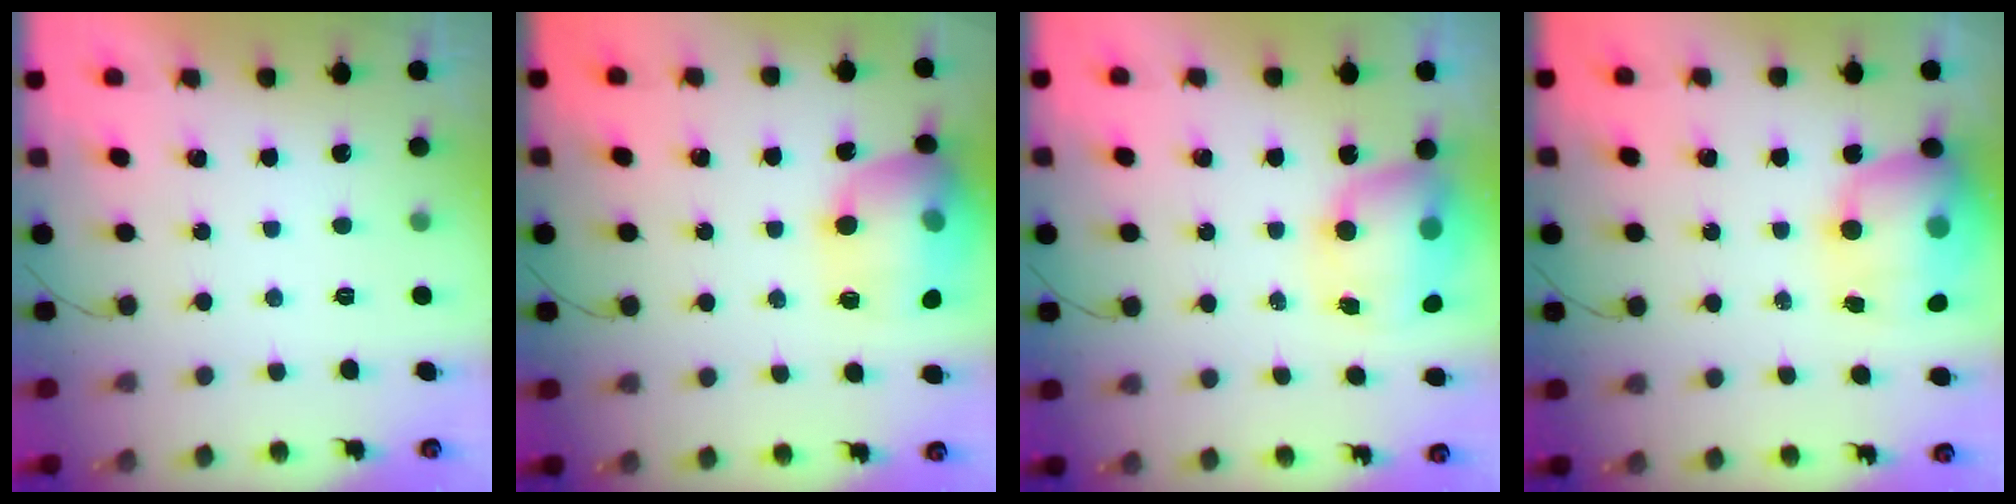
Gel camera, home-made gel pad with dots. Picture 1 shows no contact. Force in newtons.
{"total": 18.8, "press": 18.7, "slide": 1.6}
{"total": 10.3, "press": 10.0, "slide": 2.6}
{"total": 14.7, "press": 14.2, "slide": 3.5}